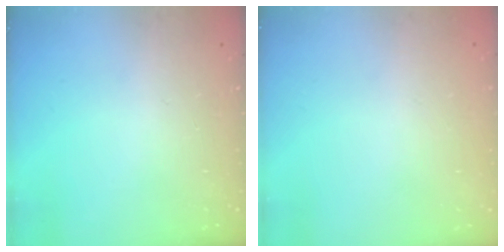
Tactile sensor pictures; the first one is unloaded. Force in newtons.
{"total": 0.0}